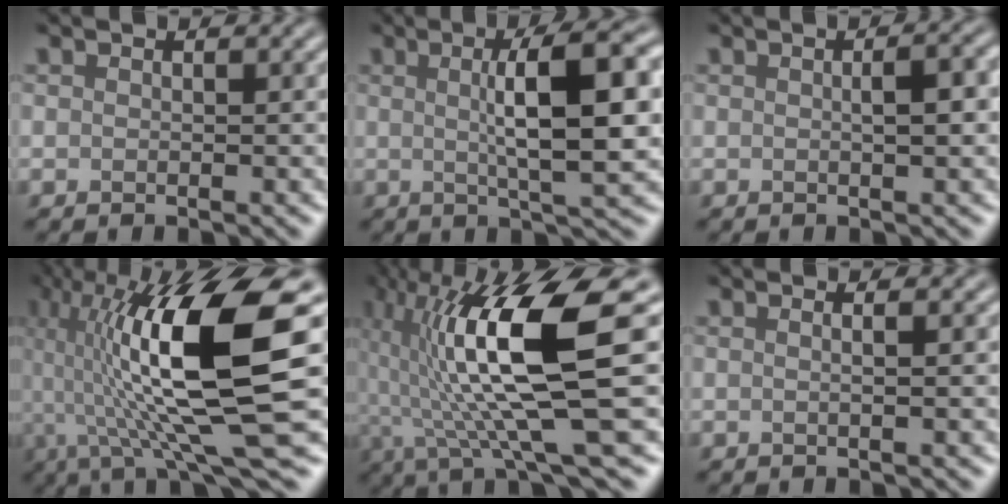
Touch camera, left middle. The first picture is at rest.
{"total": 9.2, "force": [1.4, 2.1, 8.8], "torque": [-0.108, 0.017, 0.028]}
{"total": 2.3, "force": [0.2, 0.6, 2.3], "torque": [-0.020, 0.013, 0.007]}
{"total": 14.4, "force": [1.1, 3.6, 13.9], "torque": [-0.253, 0.005, 0.033]}
{"total": 12.7, "force": [1.1, 2.8, 12.4], "torque": [-0.210, 0.007, 0.033]}
{"total": 1.5, "force": [0.4, 0.8, 1.2], "torque": [0.004, 0.006, -0.014]}